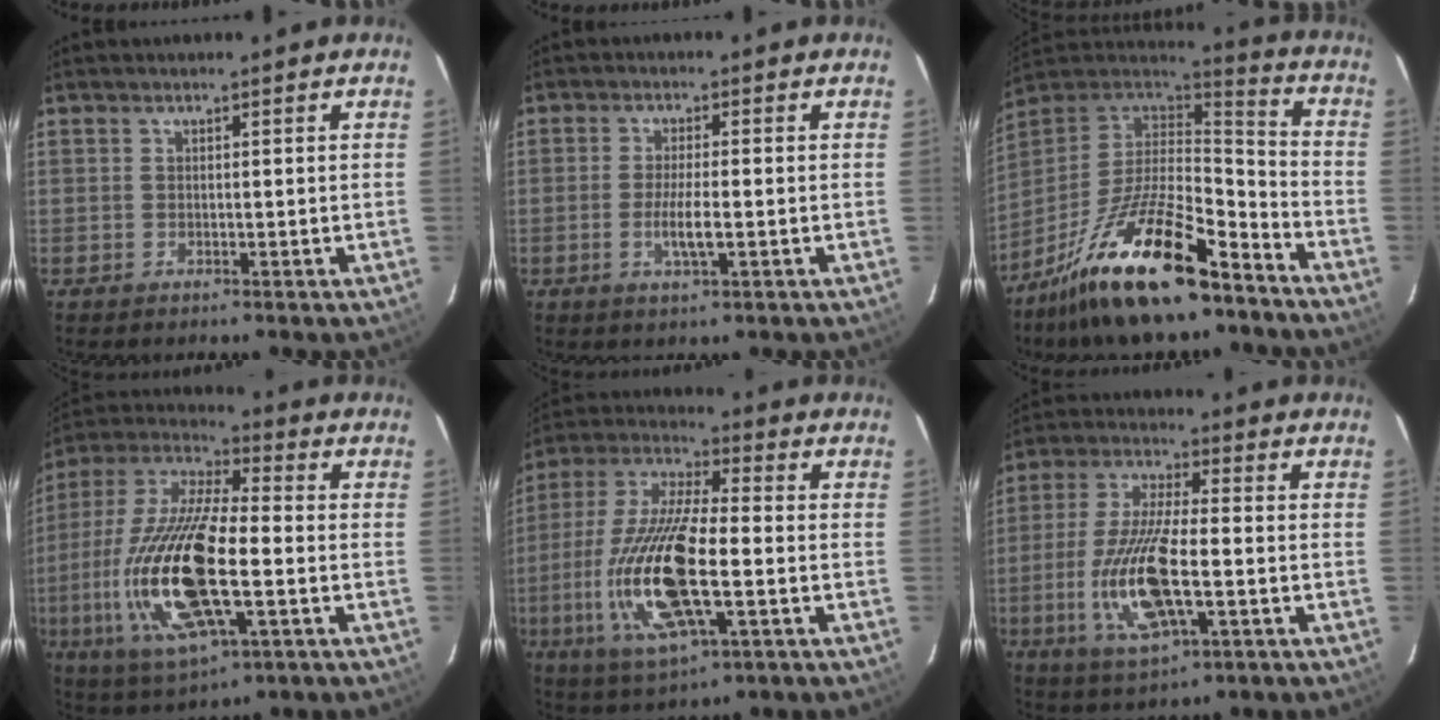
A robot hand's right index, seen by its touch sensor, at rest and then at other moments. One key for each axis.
{"total": 4.5, "fx": -1.2, "fy": 0.5, "fz": 4.3, "tx": -0.083, "ty": -0.007, "tz": -0.023}
{"total": 22.7, "fx": -14.9, "fy": 6.8, "fz": 15.8, "tx": -0.305, "ty": -0.020, "tz": -0.256}
{"total": 22.4, "fx": -4.8, "fy": 7.6, "fz": 20.5, "tx": -0.426, "ty": -0.019, "tz": -0.093}
{"total": 19.9, "fx": -4.6, "fy": 6.4, "fz": 18.3, "tx": -0.385, "ty": -0.015, "tz": -0.090}
{"total": 15.3, "fx": -3.9, "fy": 4.9, "fz": 14.0, "tx": -0.294, "ty": -0.012, "tz": -0.073}